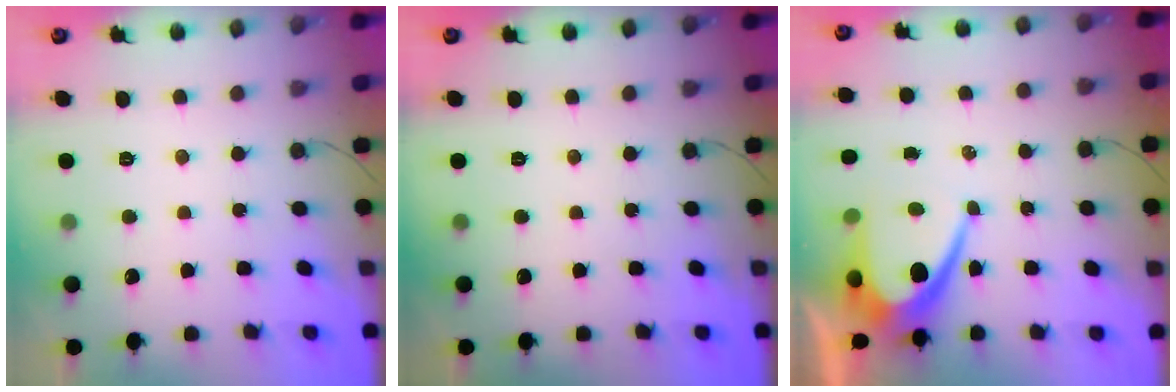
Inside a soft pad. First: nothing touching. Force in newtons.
{"total": 0.0}
{"total": 9.4, "press": 9.4, "slide": 0.5}